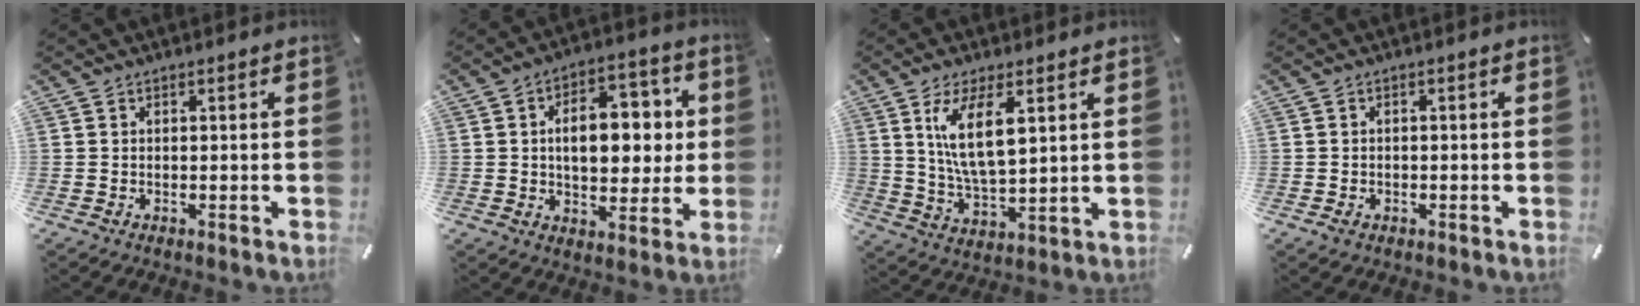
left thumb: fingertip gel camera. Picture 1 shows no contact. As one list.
[{"total": 13.4, "force": [1.7, 8.7, 10.0], "torque": [-0.132, 0.000, 0.027]}, {"total": 10.9, "force": [4.5, 4.1, 9.1], "torque": [-0.181, -0.007, 0.076]}, {"total": 1.4, "force": [-0.6, 1.0, 0.7], "torque": [-0.014, 0.003, -0.013]}]